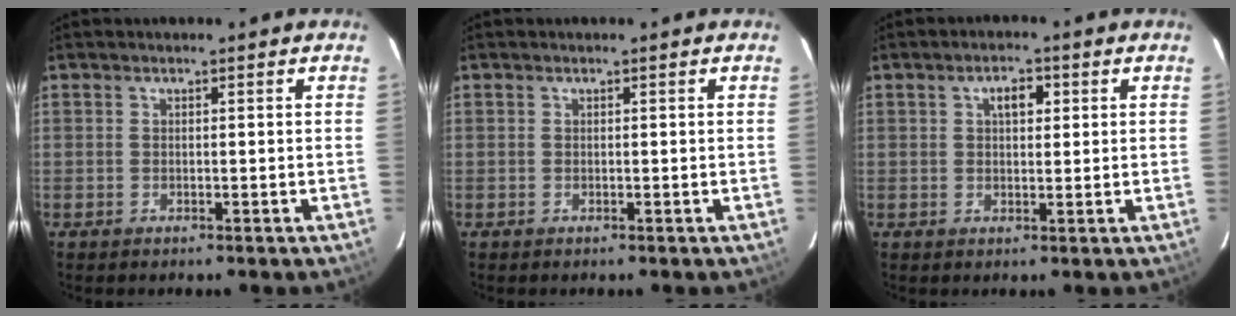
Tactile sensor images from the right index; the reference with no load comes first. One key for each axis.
{"total": 0.0}
{"total": 3.4, "fx": 1.2, "fy": 1.9, "fz": 2.6, "tx": -0.040, "ty": 0.012, "tz": 0.019}